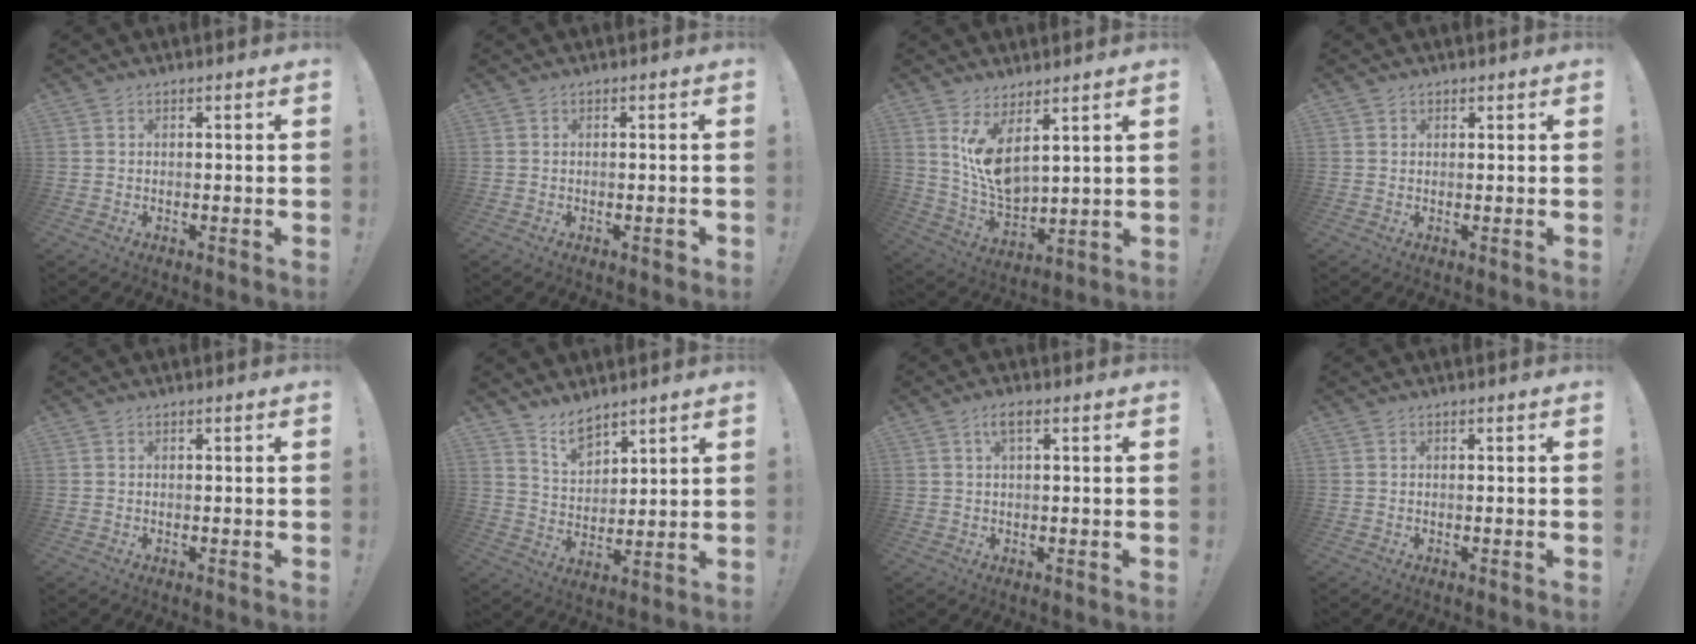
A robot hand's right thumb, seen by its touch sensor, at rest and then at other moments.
{"total": 1.1, "force": [-0.8, 0.1, 0.7], "torque": [-0.014, 0.003, -0.012]}
{"total": 11.5, "force": [6.6, 4.5, 8.2], "torque": [-0.150, -0.056, 0.123]}
{"total": 1.1, "force": [0.7, 0.8, 0.0], "torque": [0.004, -0.003, 0.013]}
{"total": 0.0}
{"total": 8.1, "force": [6.8, 3.9, 2.2], "torque": [-0.045, -0.046, 0.130]}
{"total": 3.1, "force": [1.2, 0.9, 2.8], "torque": [-0.052, 0.002, 0.018]}
{"total": 0.0}